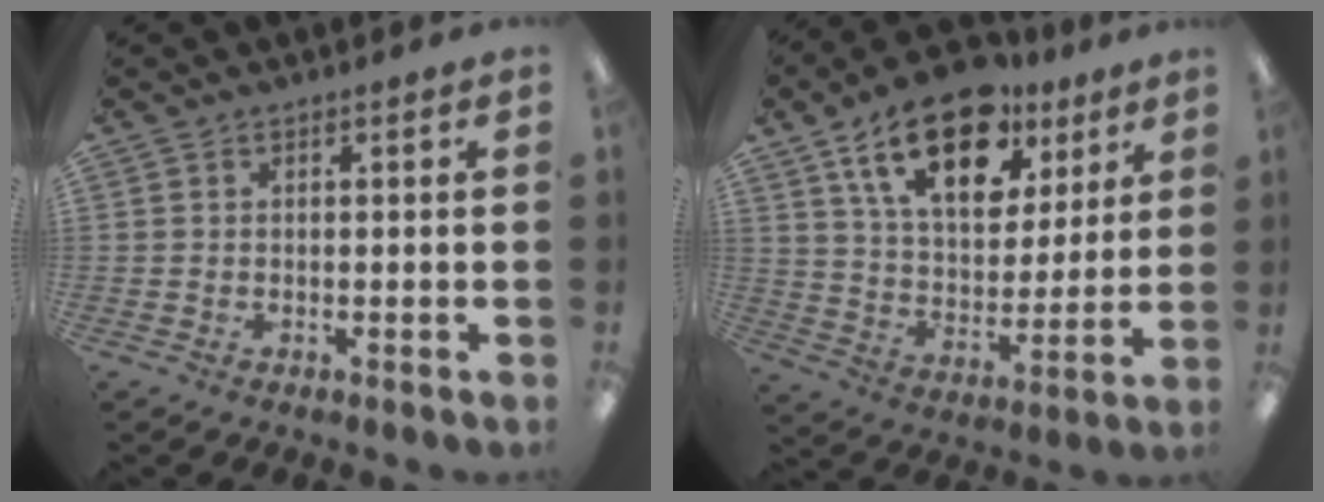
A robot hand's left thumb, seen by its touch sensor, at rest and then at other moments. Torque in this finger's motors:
{"motor_torque": [0.59, 0.86, 1.36, -1.43, 0.28]}